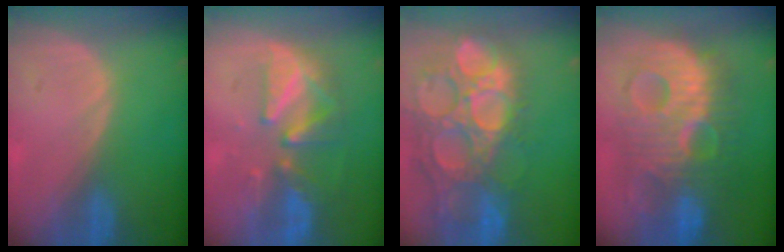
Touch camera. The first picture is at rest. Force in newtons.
{"total": 8.5, "press": 8.0, "slide": 2.6}
{"total": 15.8, "press": 13.1, "slide": 8.9}
{"total": 12.5, "press": 12.5, "slide": 1.0}